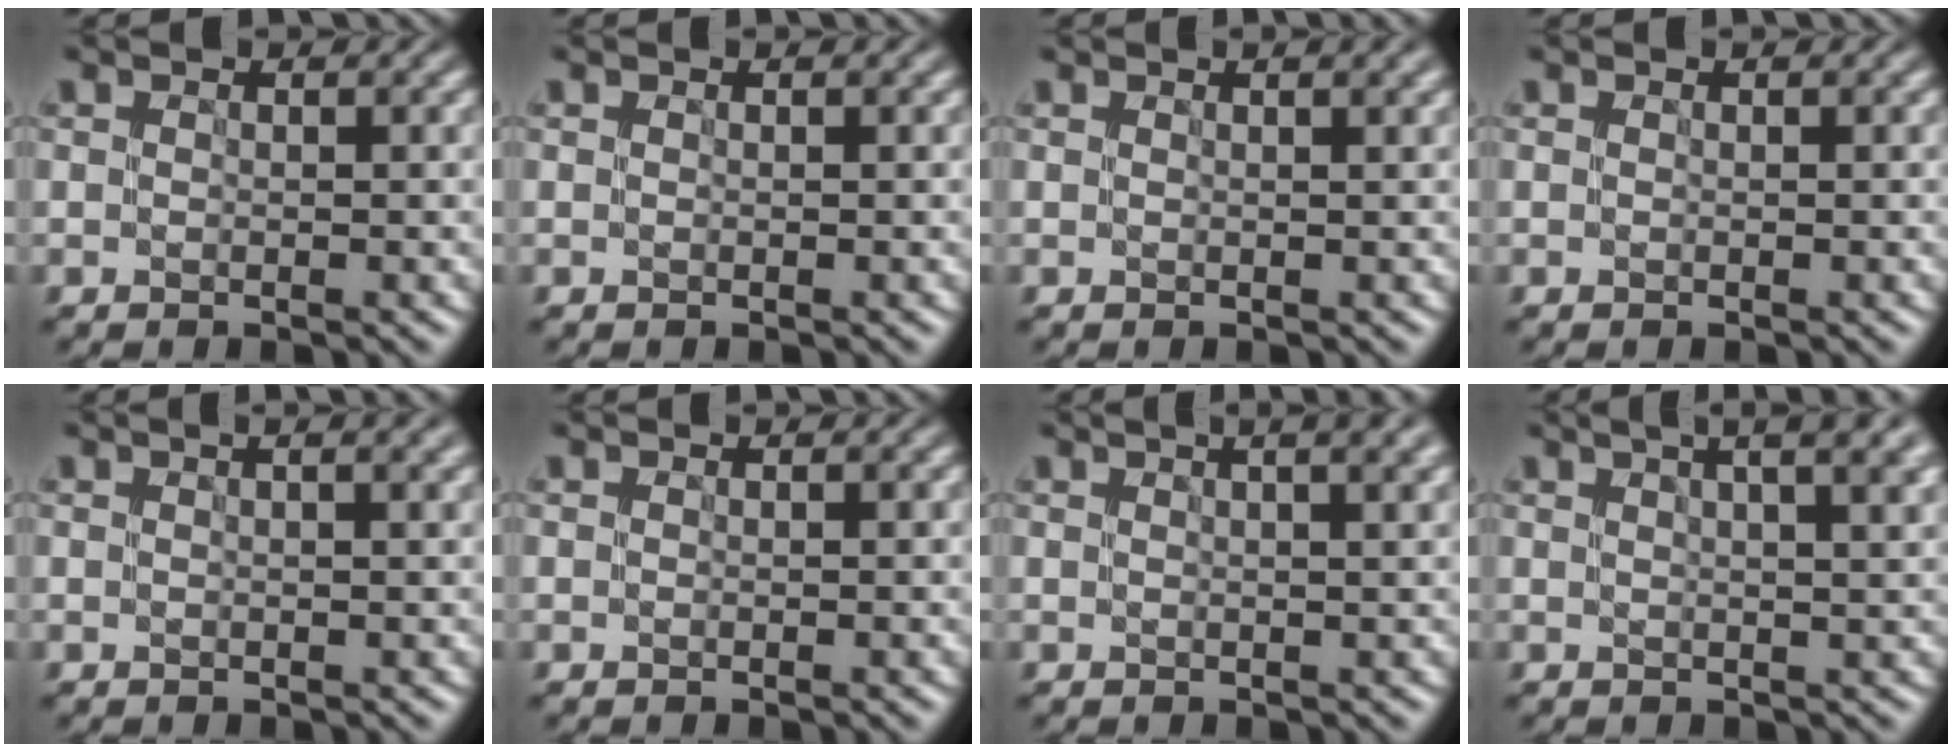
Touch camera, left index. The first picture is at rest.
{"total": 0.0}
{"total": 1.1, "force": [0.6, 0.2, 0.8], "torque": [-0.011, 0.001, 0.009]}
{"total": 0.0}
{"total": 1.7, "force": [0.9, 0.4, 1.4], "torque": [-0.021, 0.001, 0.011]}
{"total": 0.0}
{"total": 3.1, "force": [1.7, 0.8, 2.4], "torque": [-0.026, 0.009, 0.013]}
{"total": 7.2, "force": [3.8, 2.9, 5.4], "torque": [-0.038, 0.039, 0.022]}